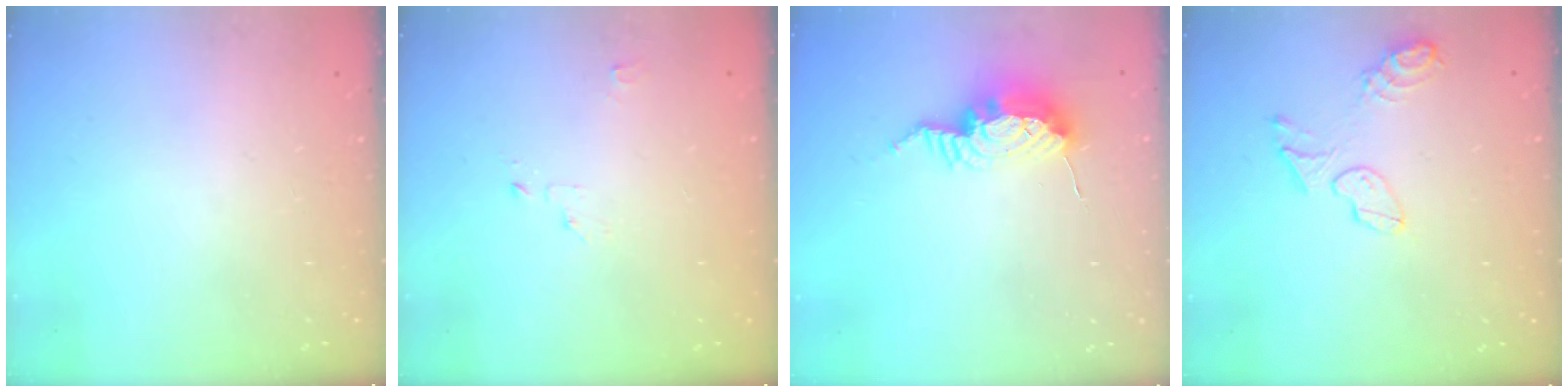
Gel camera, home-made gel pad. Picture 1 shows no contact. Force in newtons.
{"total": 2.1, "press": 2.1, "slide": 0.2}
{"total": 10.4, "press": 10.4, "slide": 1.0}
{"total": 10.5, "press": 9.0, "slide": 5.6}